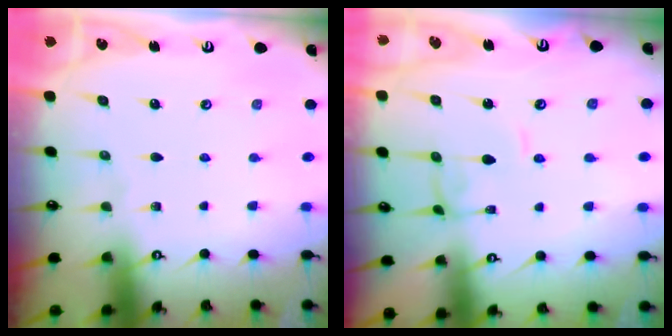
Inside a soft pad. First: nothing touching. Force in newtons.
{"total": 2.0, "press": 2.0, "slide": 0.1}